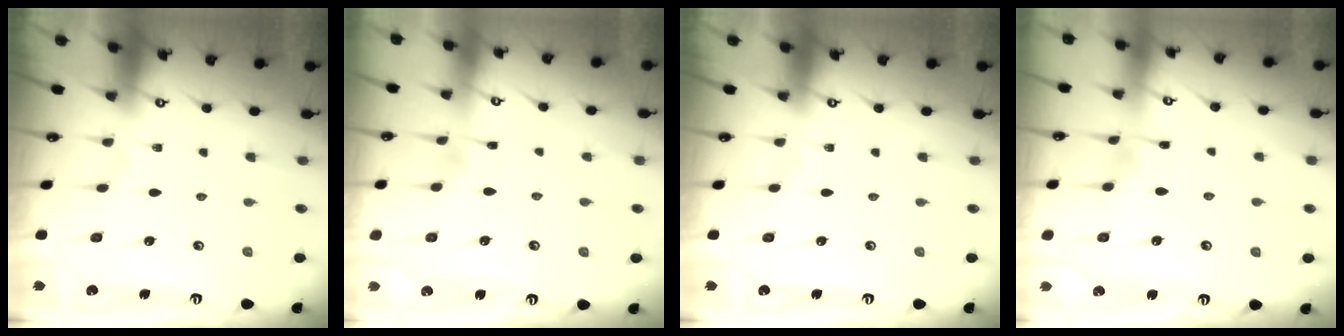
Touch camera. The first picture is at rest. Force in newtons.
{"total": 2.4, "press": 2.4, "slide": 0.4}
{"total": 0.0}
{"total": 4.7, "press": 4.7, "slide": 0.3}